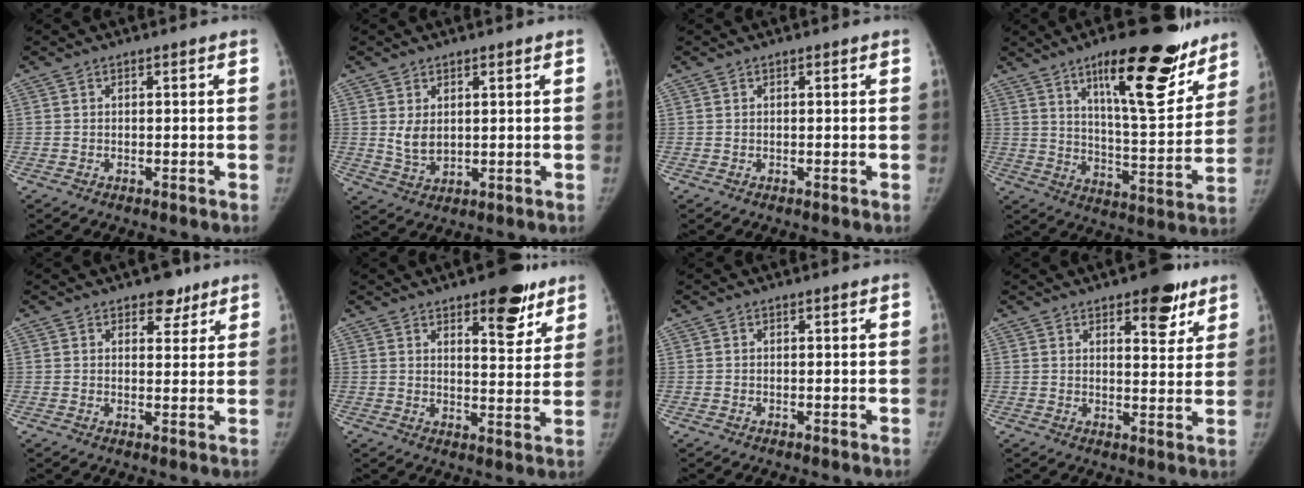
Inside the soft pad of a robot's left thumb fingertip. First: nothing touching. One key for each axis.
{"total": 4.4, "fx": 1.2, "fy": 2.9, "fz": 3.1, "tx": -0.047, "ty": -0.017, "tz": 0.033}
{"total": 0.0}
{"total": 22.4, "fx": 13.8, "fy": 6.6, "fz": 16.4, "tx": -0.194, "ty": -0.073, "tz": 0.212}
{"total": 4.6, "fx": 3.1, "fy": 2.7, "fz": 2.0, "tx": 0.001, "ty": -0.016, "tz": 0.043}
{"total": 11.4, "fx": 7.2, "fy": 4.4, "fz": 7.7, "tx": -0.064, "ty": -0.040, "tz": 0.097}
{"total": 0.0}
{"total": 9.0, "fx": 5.5, "fy": 3.8, "fz": 6.0, "tx": -0.049, "ty": -0.028, "tz": 0.073}